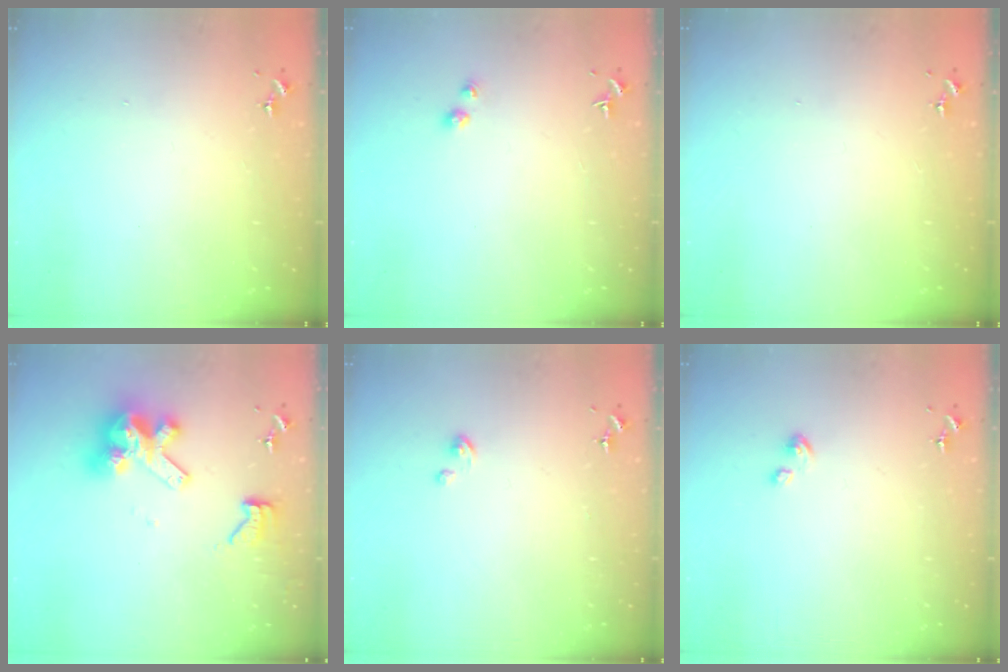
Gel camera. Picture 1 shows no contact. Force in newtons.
{"total": 2.7, "press": 2.7, "slide": 0.2}
{"total": 0.0}
{"total": 14.5, "press": 14.4, "slide": 1.8}
{"total": 1.1, "press": 1.1, "slide": 0.2}
{"total": 3.4, "press": 3.4, "slide": 0.6}